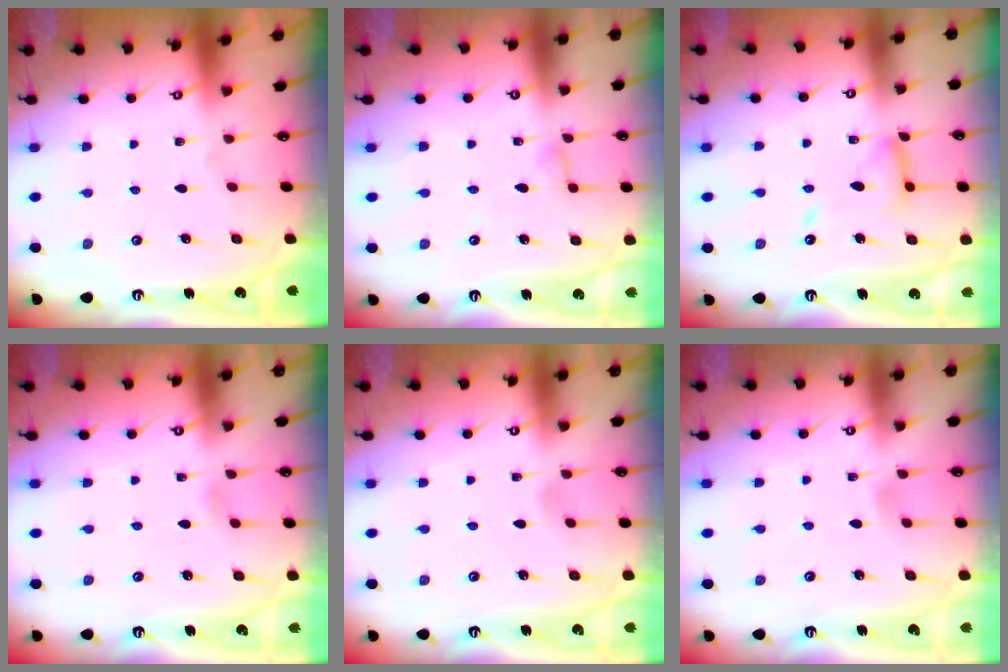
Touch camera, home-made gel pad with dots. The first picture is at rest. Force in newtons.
{"total": 3.4, "press": 3.4, "slide": 0.3}
{"total": 12.1, "press": 12.0, "slide": 1.1}
{"total": 2.5, "press": 2.5, "slide": 0.2}
{"total": 2.3, "press": 2.3, "slide": 0.3}
{"total": 4.3, "press": 4.2, "slide": 0.6}